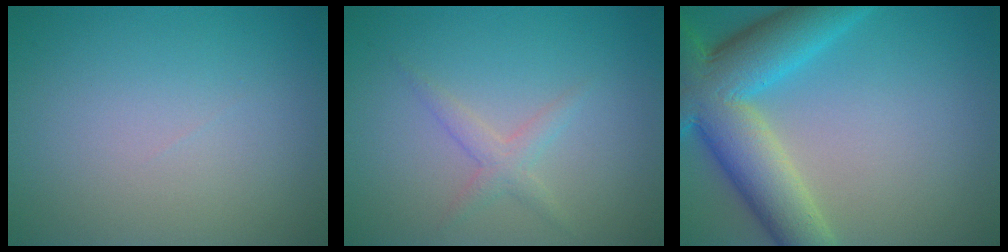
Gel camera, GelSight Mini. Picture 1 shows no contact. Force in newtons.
{"total": 1.7, "press": 1.7, "slide": 0.1}
{"total": 10.4, "press": 10.4, "slide": 0.5}